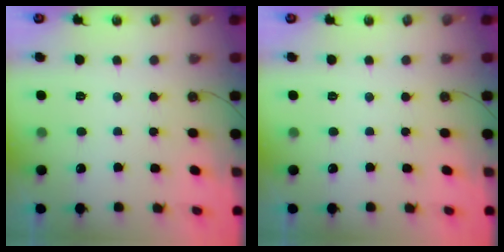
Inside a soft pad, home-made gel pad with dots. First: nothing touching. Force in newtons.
{"total": 0.0}